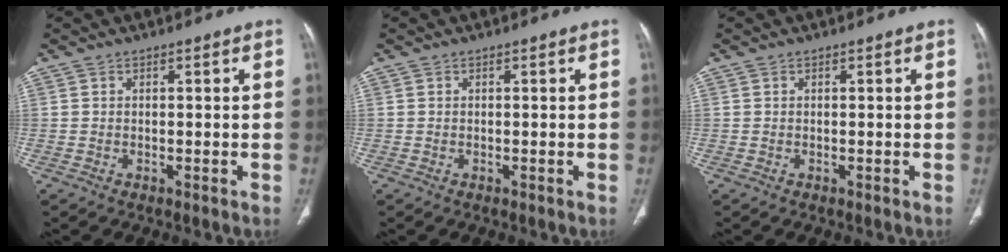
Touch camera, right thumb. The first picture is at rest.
{"total": 0.0}
{"total": 0.0}